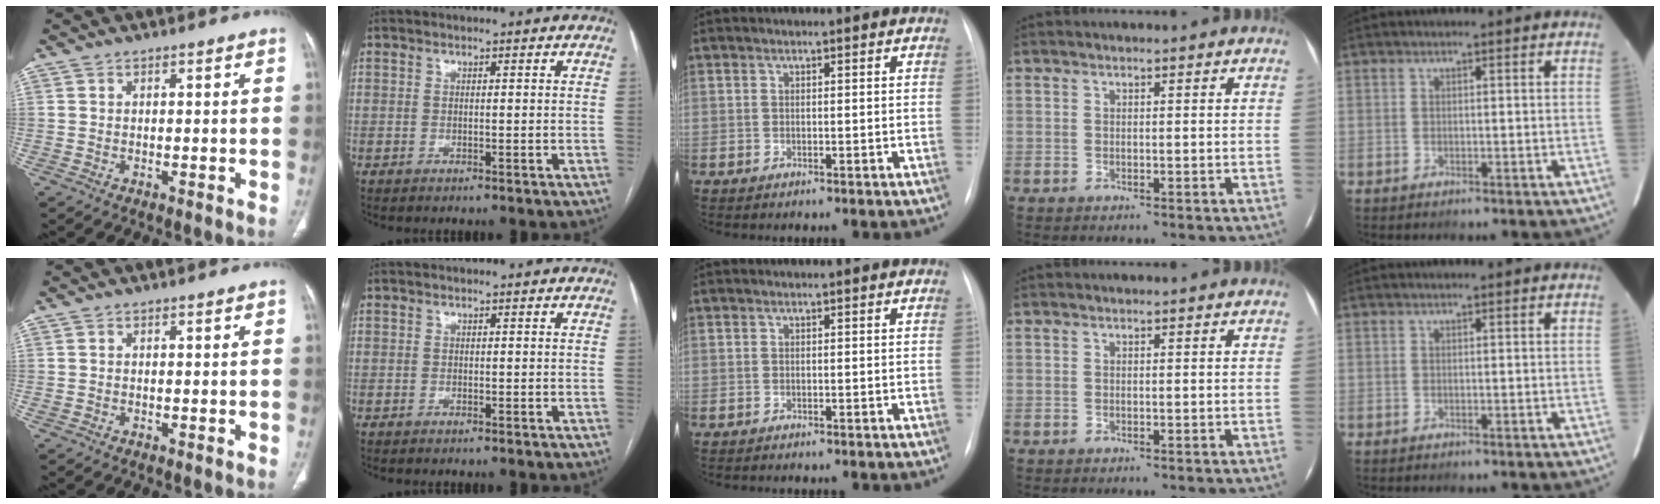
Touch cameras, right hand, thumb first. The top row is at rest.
{}